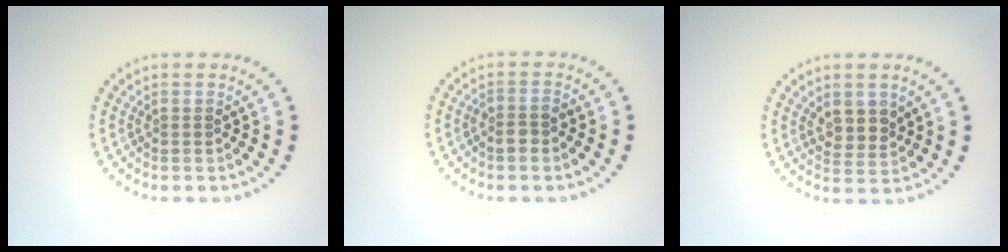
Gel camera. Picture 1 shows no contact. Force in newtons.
{"total": 1.4, "press": 1.3, "slide": 0.5}
{"total": 2.4, "press": 2.2, "slide": 1.0}